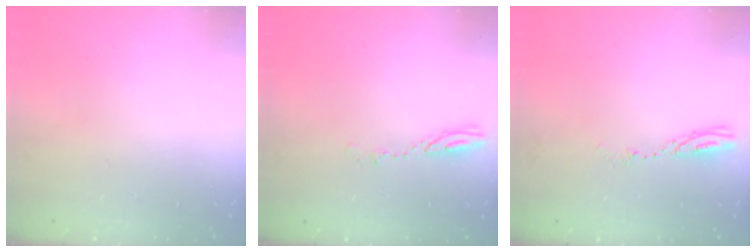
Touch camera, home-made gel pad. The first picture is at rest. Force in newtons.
{"total": 3.5, "press": 3.4, "slide": 0.3}
{"total": 4.0, "press": 3.9, "slide": 0.5}